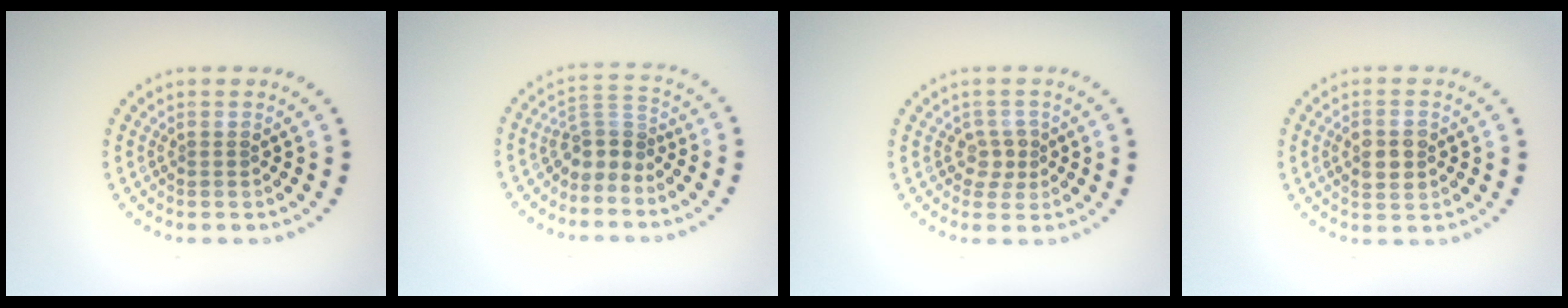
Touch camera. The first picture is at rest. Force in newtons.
{"total": 2.8, "press": 2.1, "slide": 1.8}
{"total": 1.7, "press": 1.4, "slide": 0.9}
{"total": 2.9, "press": 2.9, "slide": 0.2}